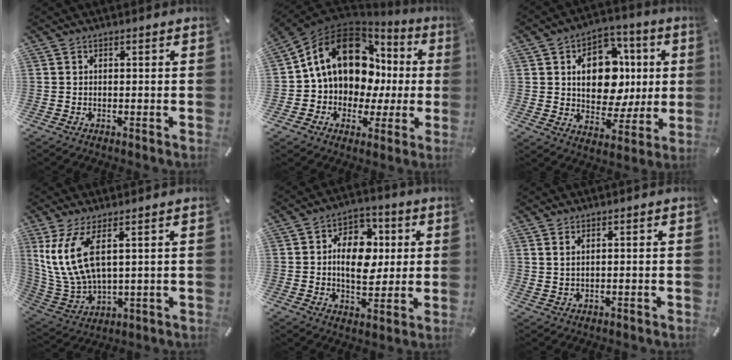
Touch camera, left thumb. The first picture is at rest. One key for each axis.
{"total": 16.7, "fx": 5.6, "fy": 12.6, "fz": 9.4, "tx": -0.169, "ty": -0.030, "tz": 0.105}
{"total": 15.1, "fx": 1.6, "fy": 11.3, "fz": 9.9, "tx": -0.144, "ty": 0.002, "tz": 0.034}
{"total": 12.1, "fx": 5.1, "fy": 5.4, "fz": 9.6, "tx": -0.229, "ty": -0.020, "tz": 0.093}
{"total": 12.0, "fx": 1.0, "fy": 8.8, "fz": 8.0, "tx": -0.119, "ty": 0.008, "tz": 0.016}
{"total": 1.5, "fx": 1.1, "fy": 0.2, "fz": 1.1, "tx": -0.022, "ty": 0.000, "tz": 0.019}